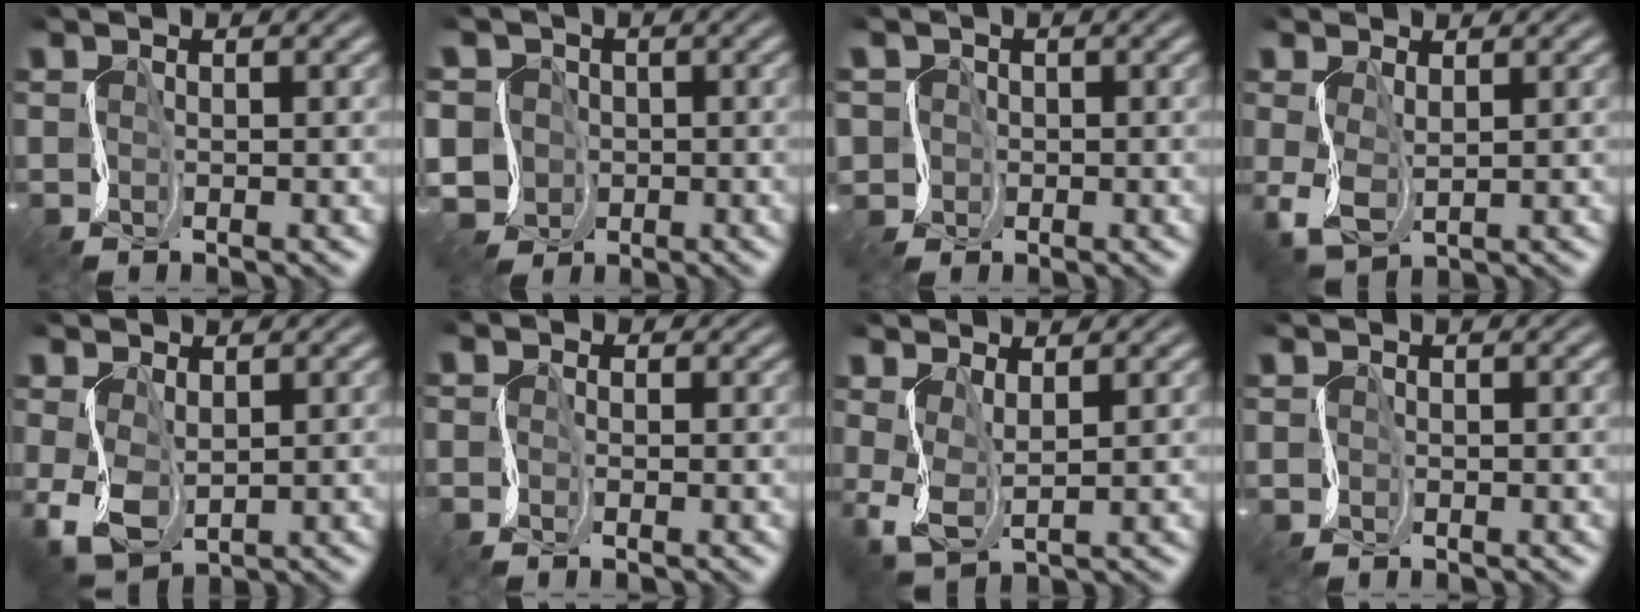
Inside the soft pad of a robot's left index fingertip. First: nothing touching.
{"total": 4.8, "force": [-1.8, 4.4, 0.3], "torque": [-0.020, 0.010, -0.057]}
{"total": 1.5, "force": [-0.6, 1.1, -0.7], "torque": [0.006, -0.003, -0.007]}
{"total": 1.8, "force": [-0.3, 1.0, 1.4], "torque": [-0.062, -0.004, 0.004]}
{"total": 2.7, "force": [-0.7, 1.9, 1.8], "torque": [-0.070, -0.006, -0.001]}
{"total": 1.5, "force": [-1.3, 0.5, -0.7], "torque": [0.011, 0.001, -0.024]}
{"total": 2.1, "force": [0.1, 0.9, 1.9], "torque": [-0.067, -0.006, 0.009]}
{"total": 0.5, "force": [-0.4, 0.1, -0.3], "torque": [0.000, -0.003, 0.002]}